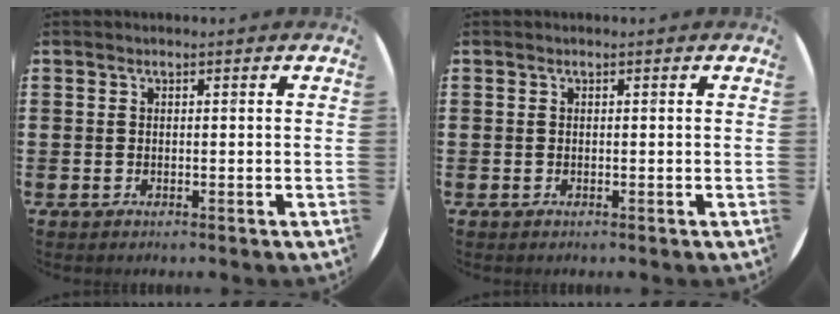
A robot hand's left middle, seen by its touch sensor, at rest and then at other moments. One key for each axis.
{"total": 0.0}